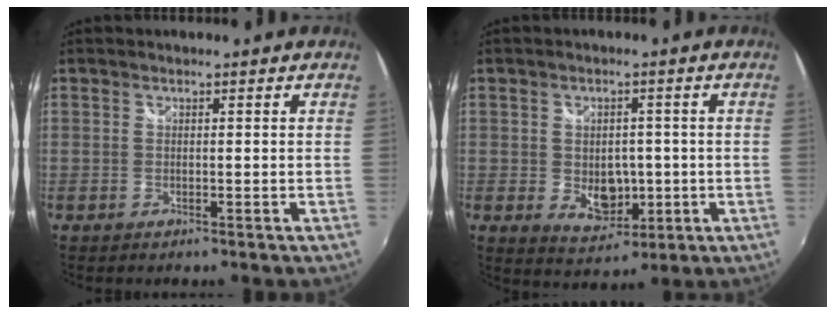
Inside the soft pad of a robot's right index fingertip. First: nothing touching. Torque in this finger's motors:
{"motor_torque": [0.04, 0.09, 0.10, 0.03]}